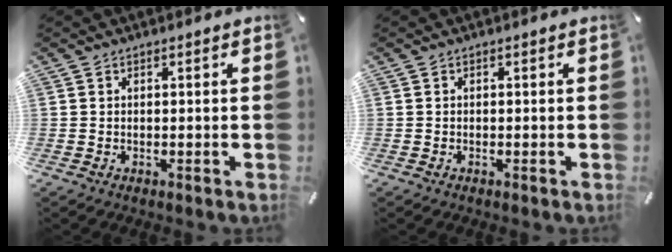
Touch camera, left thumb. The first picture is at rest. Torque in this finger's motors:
{"motor_torque": [-0.01, 0.00, -0.01, 0.01, 0.00]}